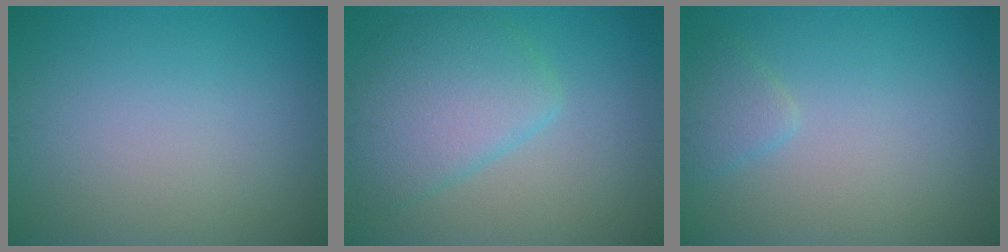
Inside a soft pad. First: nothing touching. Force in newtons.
{"total": 5.2, "press": 5.2, "slide": 0.4}
{"total": 1.5, "press": 1.5, "slide": 0.2}